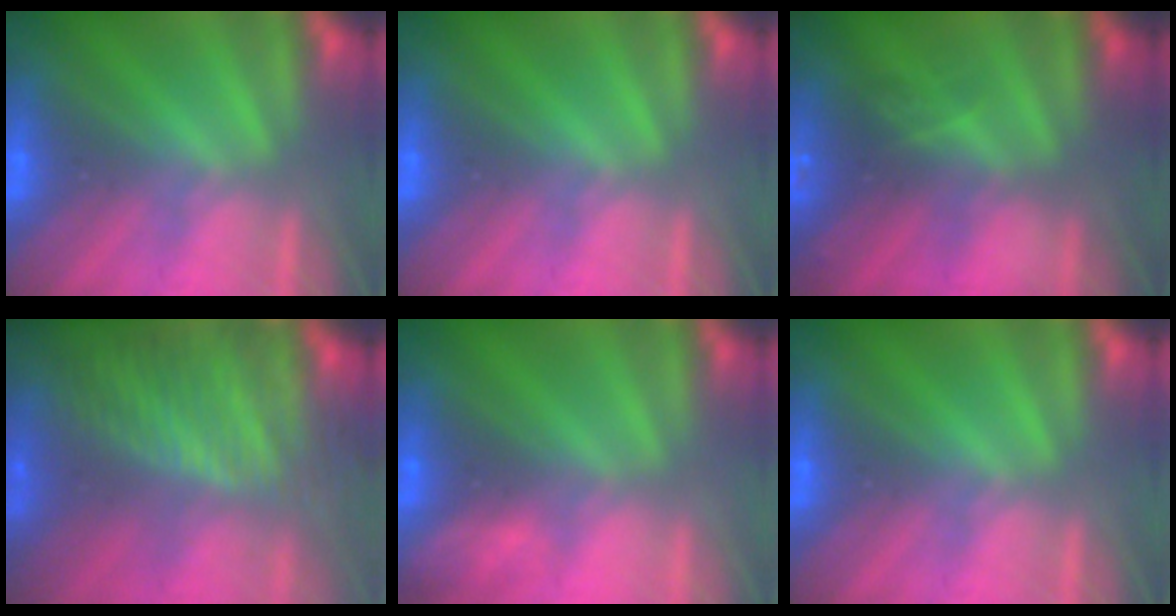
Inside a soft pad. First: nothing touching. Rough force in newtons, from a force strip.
{"total": 0.0}
{"total": 2.9}
{"total": 4.7}
{"total": 3.5}
{"total": 0.0}